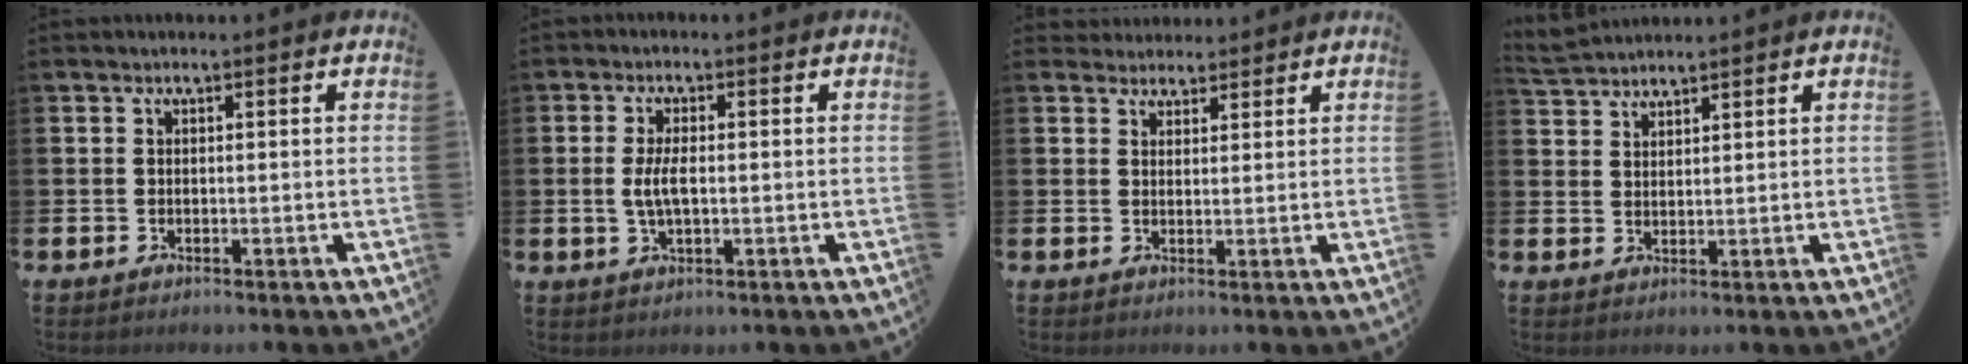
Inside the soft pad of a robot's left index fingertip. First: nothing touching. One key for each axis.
{"total": 3.8, "fx": 0.1, "fy": 1.5, "fz": 3.5, "tx": -0.073, "ty": 0.003, "tz": -0.003}
{"total": 3.1, "fx": 2.8, "fy": 1.3, "fz": -0.2, "tx": 0.005, "ty": -0.012, "tz": 0.051}
{"total": 3.0, "fx": 3.0, "fy": 0.3, "fz": 0.0, "tx": -0.008, "ty": -0.011, "tz": 0.057}